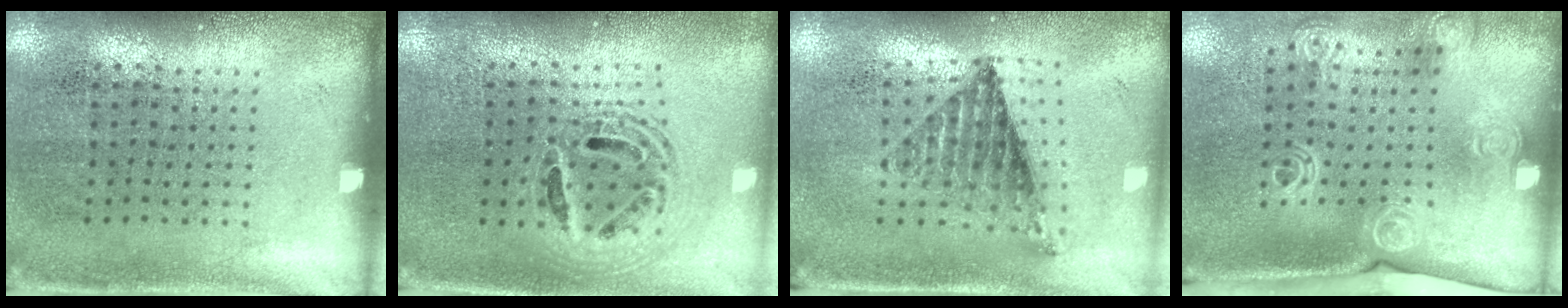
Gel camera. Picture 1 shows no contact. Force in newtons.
{"total": 1.9, "press": 1.5, "slide": 1.2}
{"total": 1.0, "press": 0.9, "slide": 0.4}
{"total": 2.1, "press": 1.6, "slide": 1.3}